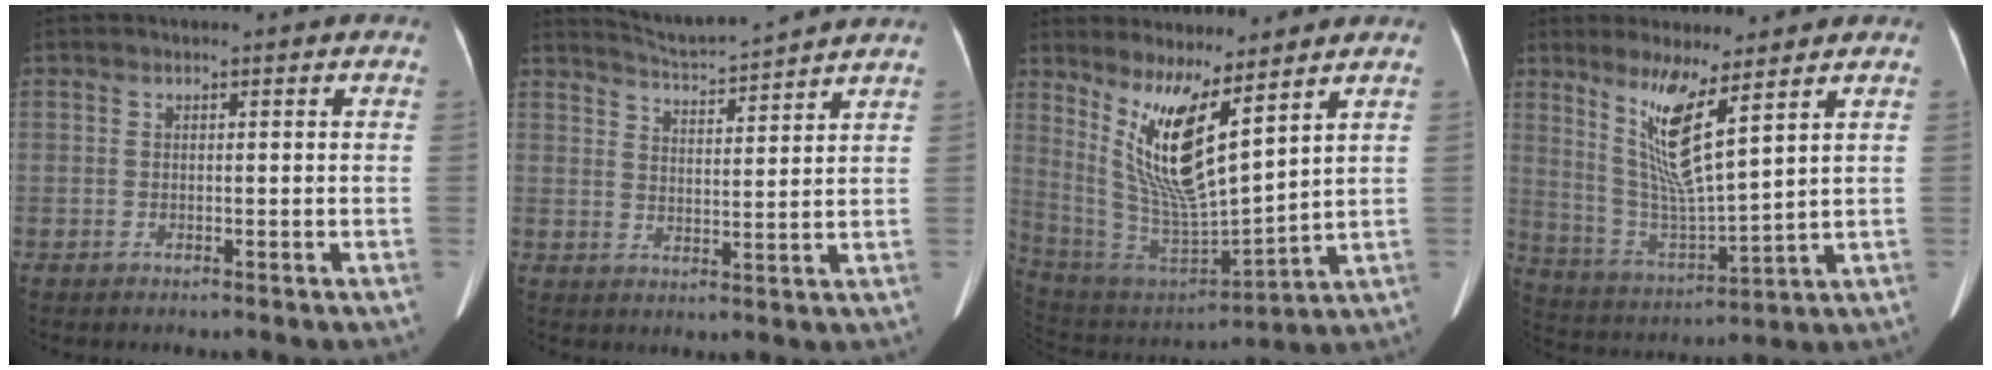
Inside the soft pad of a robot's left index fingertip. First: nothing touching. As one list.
[{"total": 8.5, "force": [8.3, -1.3, 1.7], "torque": [-0.046, 0.006, 0.133]}, {"total": 12.3, "force": [6.8, 1.8, 10.1], "torque": [-0.214, -0.024, 0.143]}, {"total": 9.9, "force": [5.3, 0.3, 8.3], "torque": [-0.164, -0.022, 0.108]}]